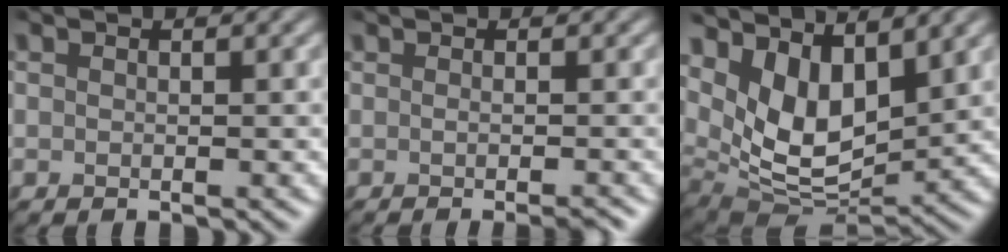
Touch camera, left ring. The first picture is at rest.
{"total": 1.4, "force": [-0.6, -0.1, 1.3], "torque": [-0.009, 0.001, -0.010]}
{"total": 7.1, "force": [2.6, 3.8, 5.4], "torque": [-0.102, -0.018, 0.044]}